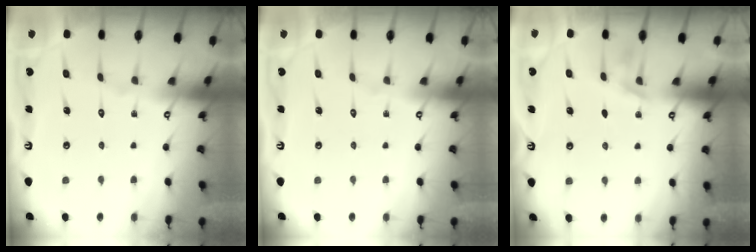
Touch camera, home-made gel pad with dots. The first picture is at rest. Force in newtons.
{"total": 0.0}
{"total": 2.5, "press": 1.7, "slide": 1.7}